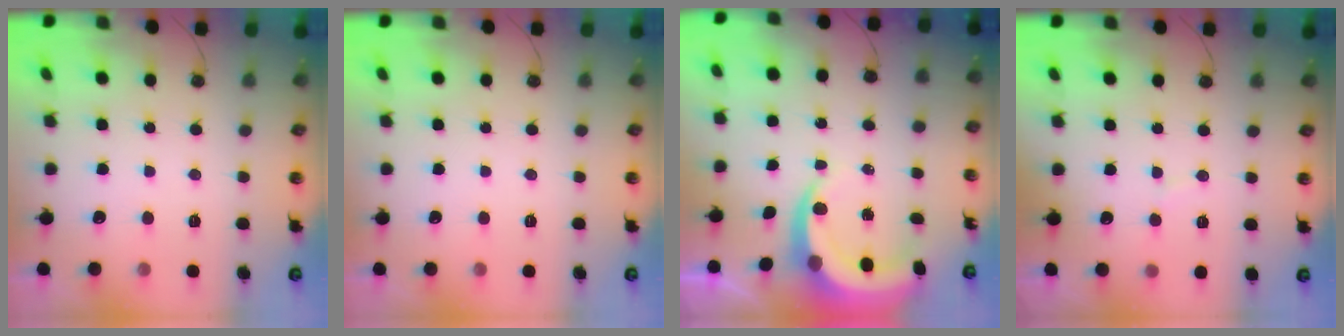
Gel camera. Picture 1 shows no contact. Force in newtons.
{"total": 0.0}
{"total": 6.5, "press": 6.5, "slide": 0.8}
{"total": 2.6, "press": 2.6, "slide": 0.3}